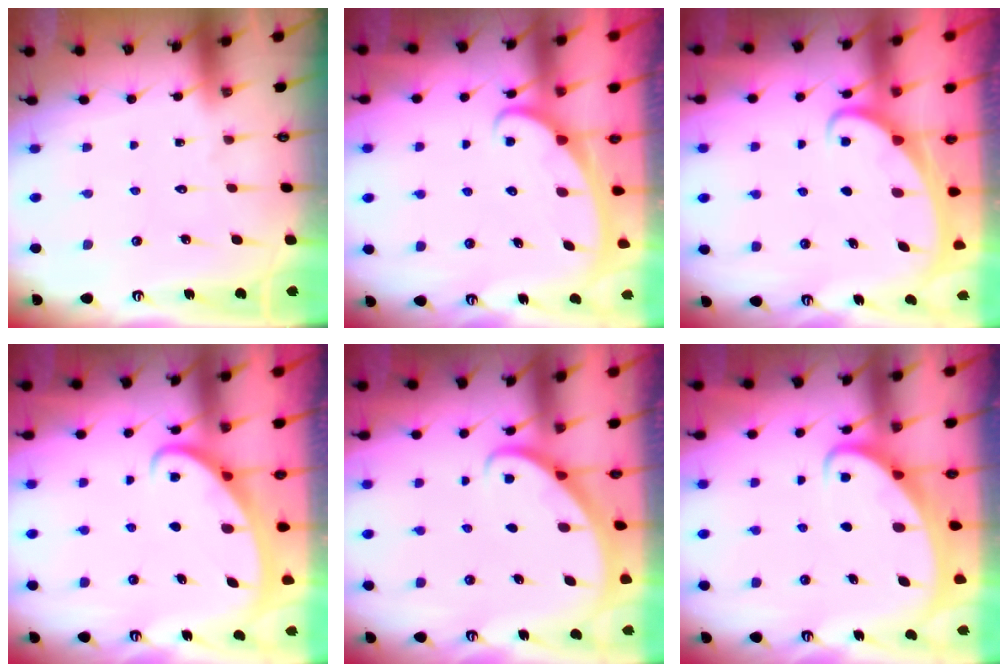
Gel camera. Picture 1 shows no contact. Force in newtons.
{"total": 2.4, "press": 2.4, "slide": 0.4}
{"total": 2.3, "press": 2.3, "slide": 0.3}
{"total": 2.6, "press": 2.6, "slide": 0.3}
{"total": 2.8, "press": 2.8, "slide": 0.2}
{"total": 2.6, "press": 2.6, "slide": 0.3}